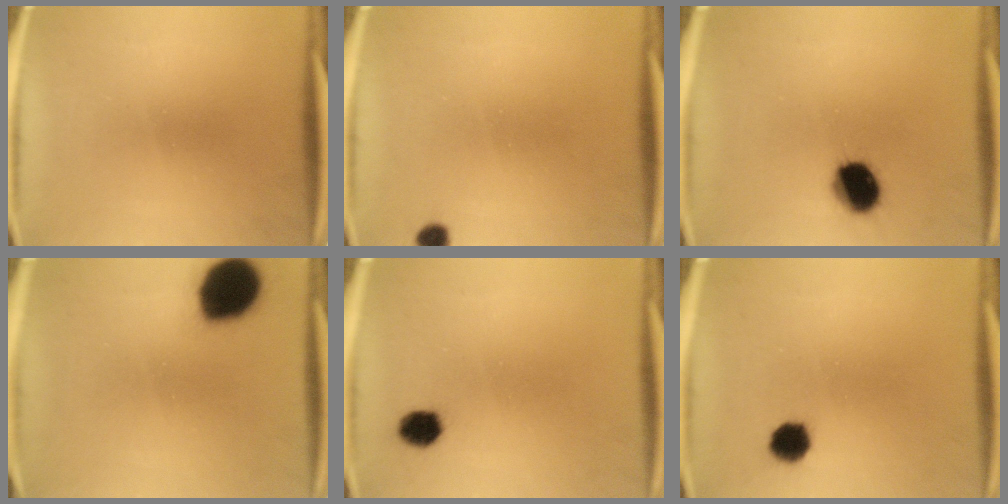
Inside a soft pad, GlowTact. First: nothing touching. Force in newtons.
{"total": 1.8}
{"total": 10.5}
{"total": 16.3}
{"total": 4.1}
{"total": 4.6}